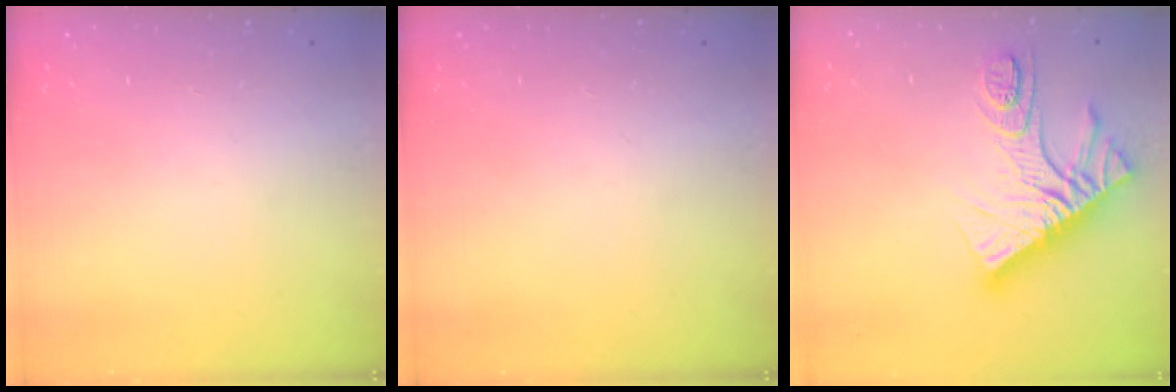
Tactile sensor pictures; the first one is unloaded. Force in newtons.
{"total": 0.0}
{"total": 15.8, "press": 15.8, "slide": 1.4}